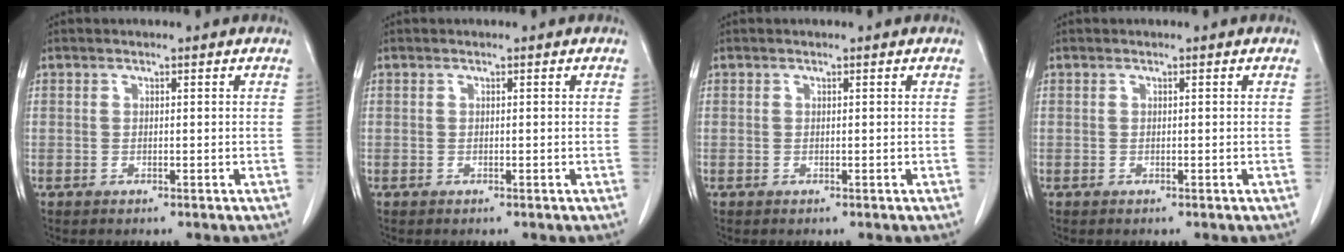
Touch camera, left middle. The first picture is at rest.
{"total": 0.0}
{"total": 0.0}
{"total": 0.0}